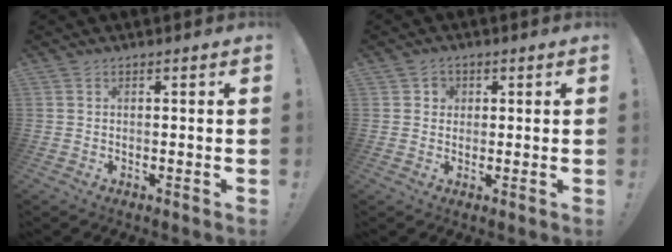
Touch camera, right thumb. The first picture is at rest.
{"total": 2.8, "force": [0.5, 2.7, 0.7], "torque": [-0.006, -0.002, 0.008]}